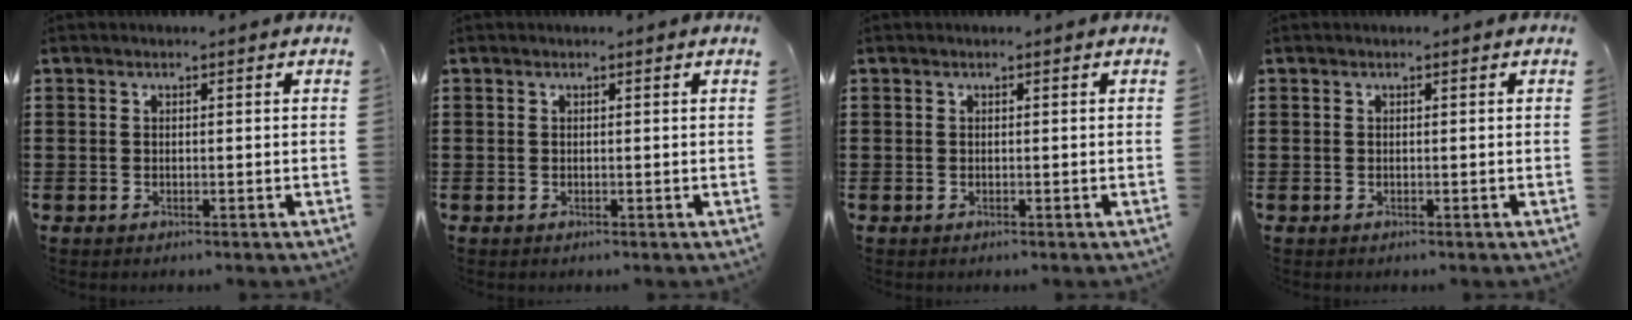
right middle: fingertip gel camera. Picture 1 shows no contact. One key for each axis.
{"total": 0.0}
{"total": 0.0}
{"total": 0.0}